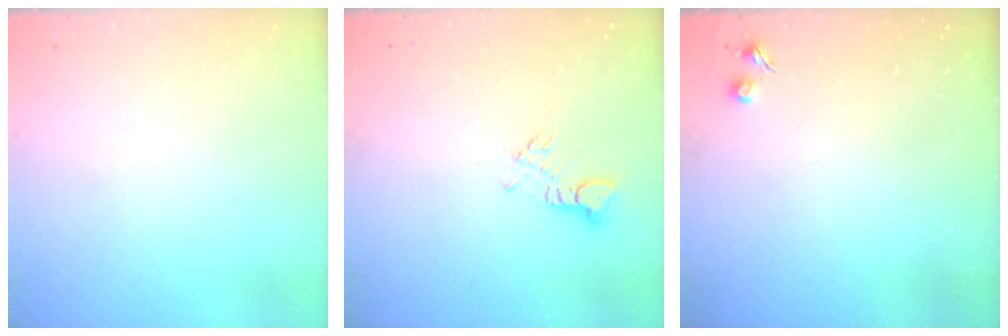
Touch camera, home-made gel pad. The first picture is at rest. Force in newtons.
{"total": 2.9, "press": 2.9, "slide": 0.3}
{"total": 2.3, "press": 2.3, "slide": 0.4}